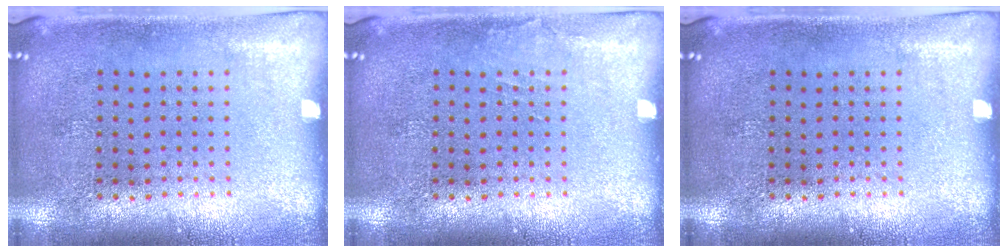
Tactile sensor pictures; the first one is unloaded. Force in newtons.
{"total": 0.6, "press": 0.6, "slide": 0.1}
{"total": 0.0}